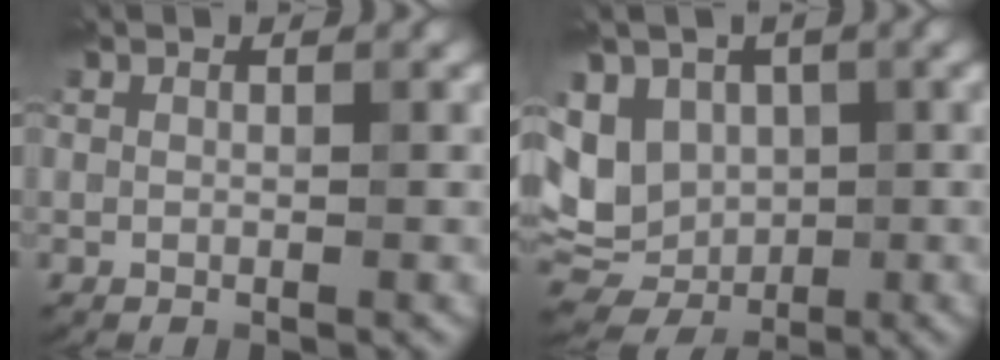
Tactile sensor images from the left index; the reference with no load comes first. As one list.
[{"total": 7.7, "force": [0.8, 6.3, 4.4], "torque": [-0.084, 0.007, 0.024]}]